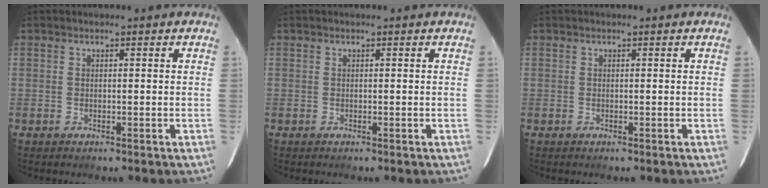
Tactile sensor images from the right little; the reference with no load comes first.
{"total": 0.0}
{"total": 0.0}